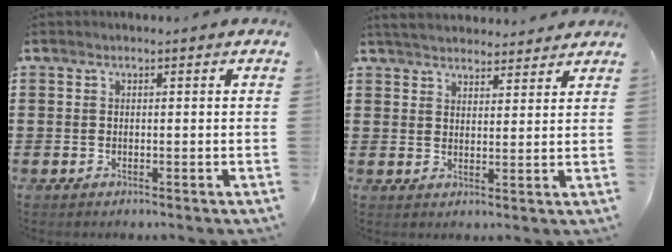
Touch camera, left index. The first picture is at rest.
{"total": 3.8, "force": [3.7, 0.7, 0.3], "torque": [-0.020, -0.011, 0.069]}